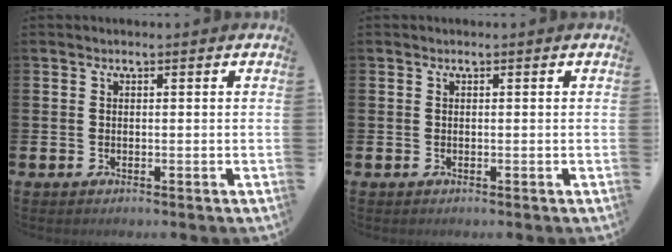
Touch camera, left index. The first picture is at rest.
{"total": 0.0}